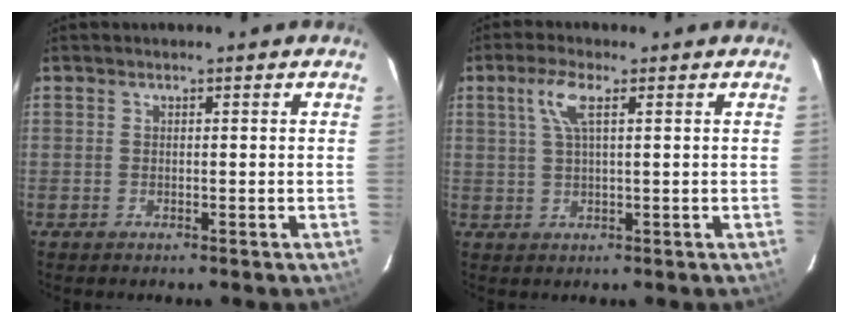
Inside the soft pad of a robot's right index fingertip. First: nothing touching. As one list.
[{"total": 4.6, "force": [1.8, 1.1, 4.2], "torque": [-0.088, 0.008, 0.036]}]